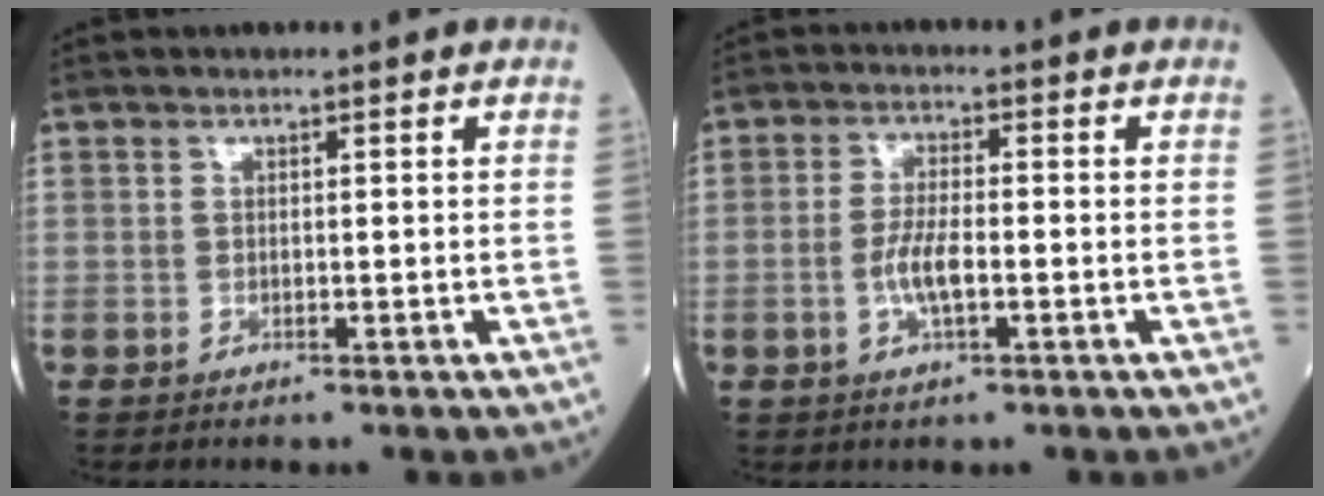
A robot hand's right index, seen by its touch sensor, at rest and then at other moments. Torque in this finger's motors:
{"motor_torque": [0.06, -0.05, 0.07, 0.03]}